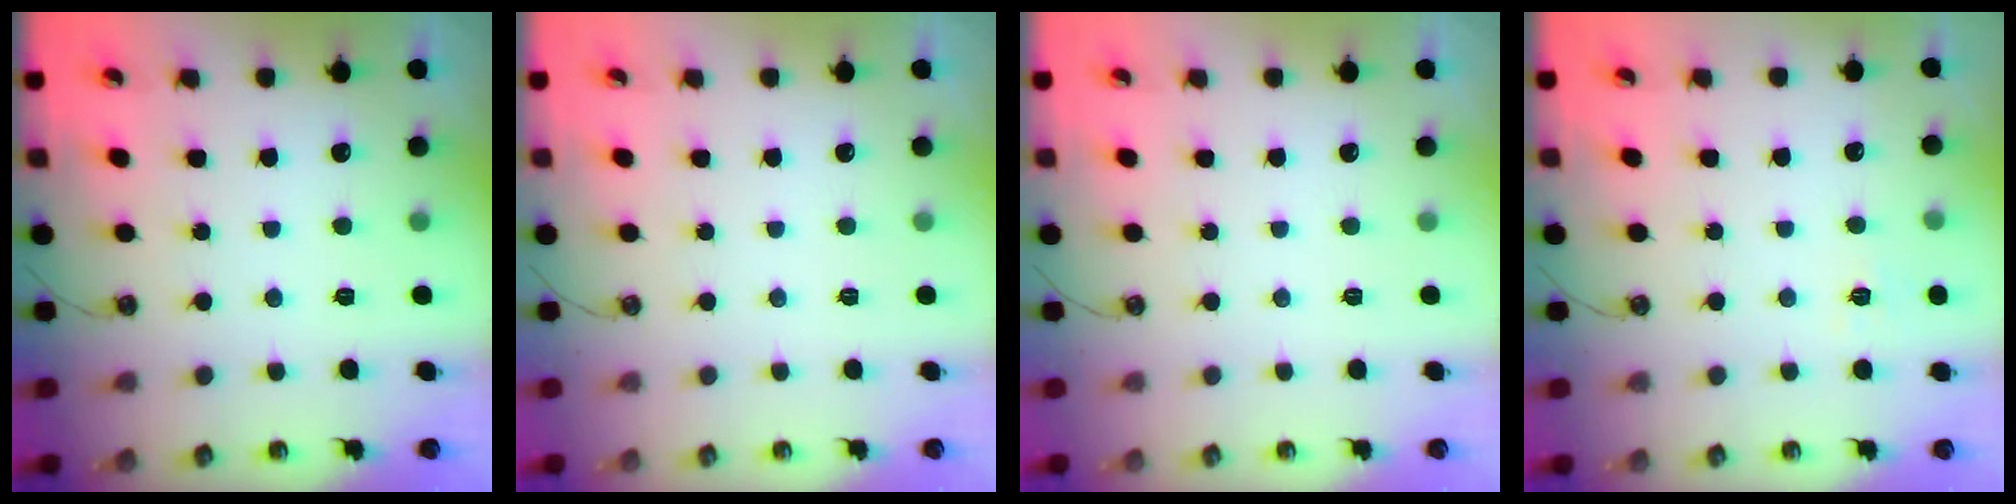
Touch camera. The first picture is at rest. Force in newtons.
{"total": 0.0}
{"total": 0.0}
{"total": 6.0, "press": 6.0, "slide": 0.7}